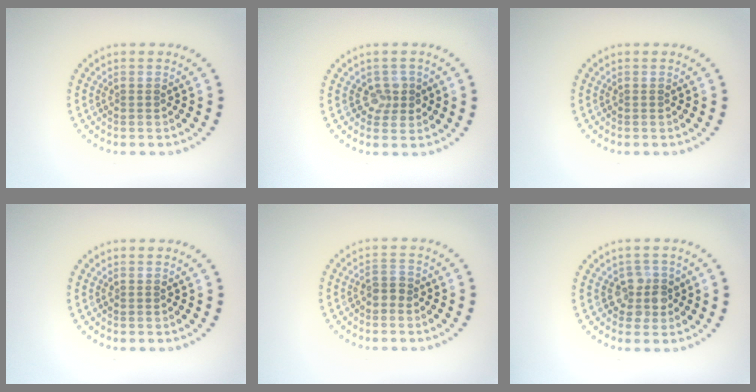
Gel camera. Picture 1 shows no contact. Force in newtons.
{"total": 1.9, "press": 1.7, "slide": 0.8}
{"total": 0.0}
{"total": 0.0}
{"total": 1.4, "press": 1.2, "slide": 0.7}
{"total": 2.2, "press": 2.0, "slide": 0.9}